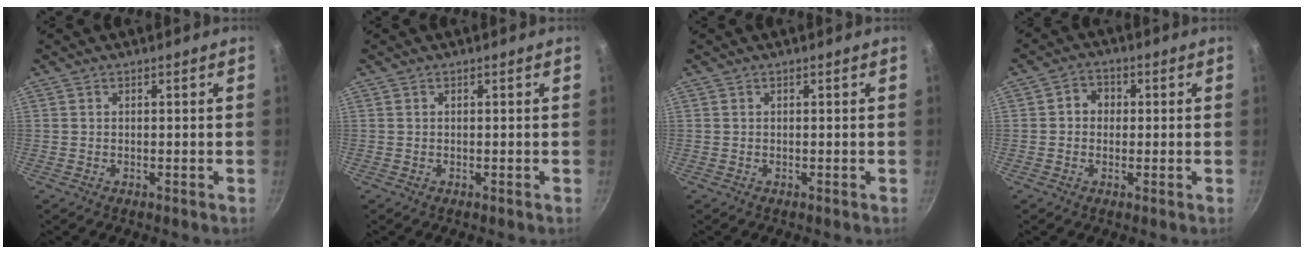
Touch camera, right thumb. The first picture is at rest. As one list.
[{"total": 0.0}, {"total": 0.0}, {"total": 3.8, "force": [0.3, 3.4, 1.8], "torque": [-0.006, 0.008, -0.003]}]